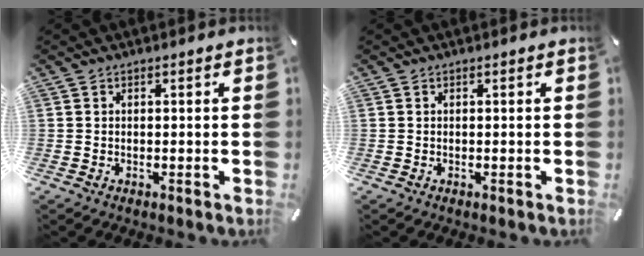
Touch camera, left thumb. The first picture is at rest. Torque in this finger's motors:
{"motor_torque": [0.00, 0.00, -0.01, 0.07, 0.00]}